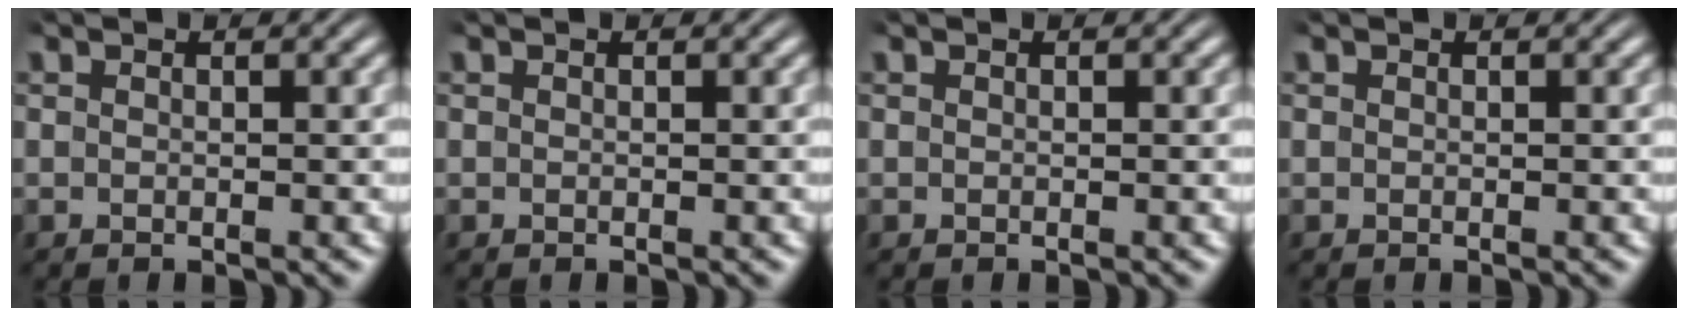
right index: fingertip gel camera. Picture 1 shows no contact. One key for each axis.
{"total": 0.0}
{"total": 0.0}
{"total": 0.0}